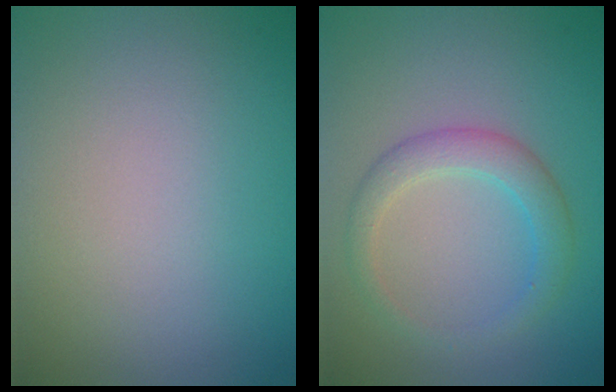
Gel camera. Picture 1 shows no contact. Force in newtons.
{"total": 2.8, "press": 2.8, "slide": 0.2}